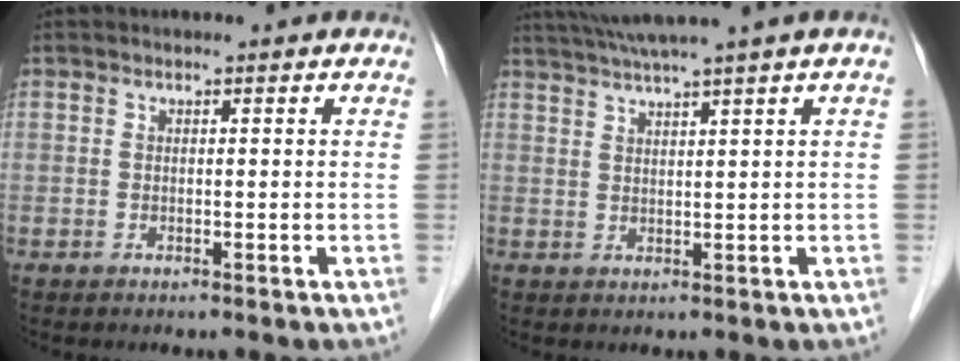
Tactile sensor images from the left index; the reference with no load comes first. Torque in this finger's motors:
{"motor_torque": [0.99, -1.15, 0.16, 0.15]}